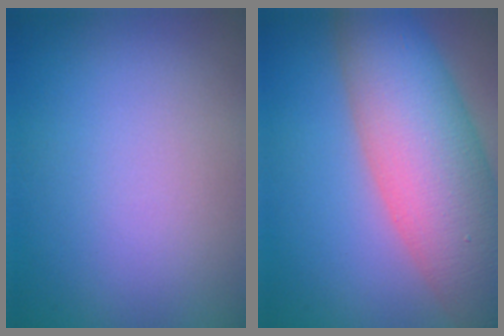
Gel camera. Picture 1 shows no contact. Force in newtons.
{"total": 12.0, "press": 11.9, "slide": 0.6}